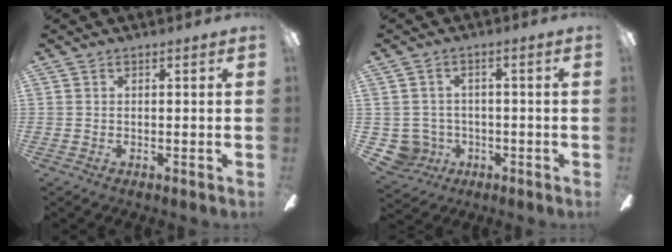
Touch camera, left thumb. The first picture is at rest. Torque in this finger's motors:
{"motor_torque": [-0.08, 0.08, -0.23, 0.01, 0.00]}